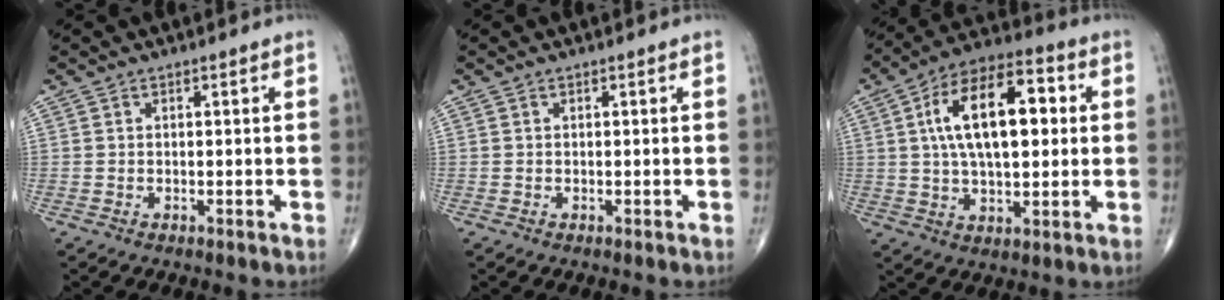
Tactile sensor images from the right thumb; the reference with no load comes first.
{"total": 0.0}
{"total": 18.0, "force": [3.2, 8.8, 15.4], "torque": [-0.243, 0.021, 0.048]}